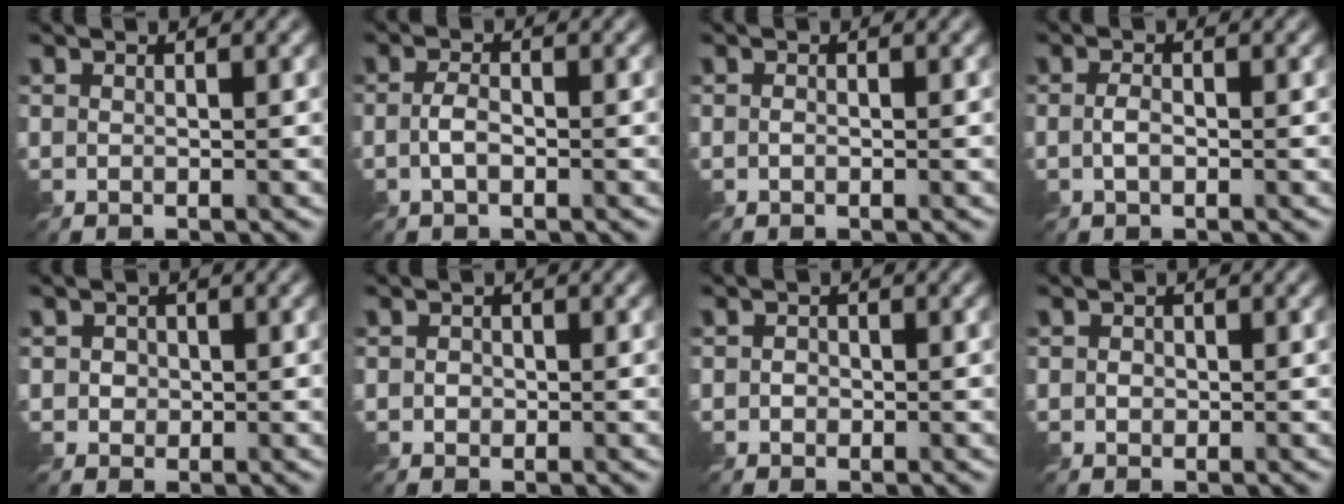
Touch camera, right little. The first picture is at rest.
{"total": 1.8, "force": [-0.8, 0.8, 1.4], "torque": [-0.029, 0.002, -0.020]}
{"total": 0.5, "force": [-0.4, 0.3, 0.2], "torque": [-0.004, -0.001, -0.010]}
{"total": 1.3, "force": [-0.6, 0.6, 1.0], "torque": [-0.021, -0.001, -0.014]}
{"total": 1.4, "force": [0.1, 1.3, 0.4], "torque": [-0.010, -0.001, 0.005]}
{"total": 1.0, "force": [-0.1, 0.9, 0.2], "torque": [-0.001, -0.003, -0.002]}
{"total": 1.1, "force": [-0.2, 1.0, 0.3], "torque": [-0.002, -0.003, -0.006]}
{"total": 1.0, "force": [-0.1, 0.9, 0.3], "torque": [-0.004, -0.002, -0.002]}